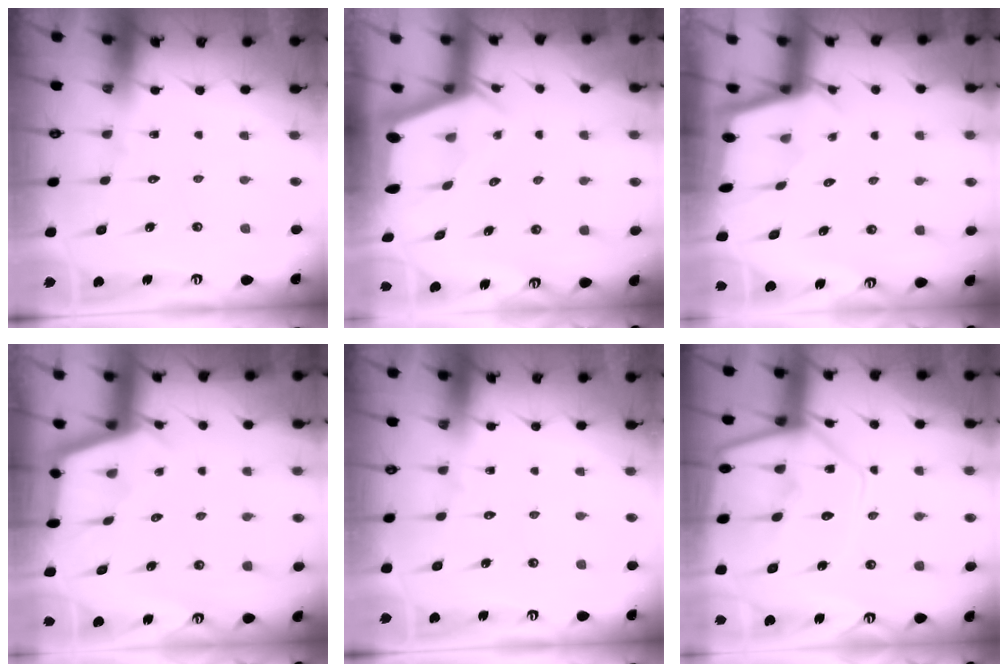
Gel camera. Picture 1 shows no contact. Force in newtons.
{"total": 2.9, "press": 2.9, "slide": 0.2}
{"total": 1.7, "press": 1.7, "slide": 0.2}
{"total": 2.7, "press": 2.7, "slide": 0.3}
{"total": 0.0}
{"total": 13.3, "press": 13.3, "slide": 1.3}